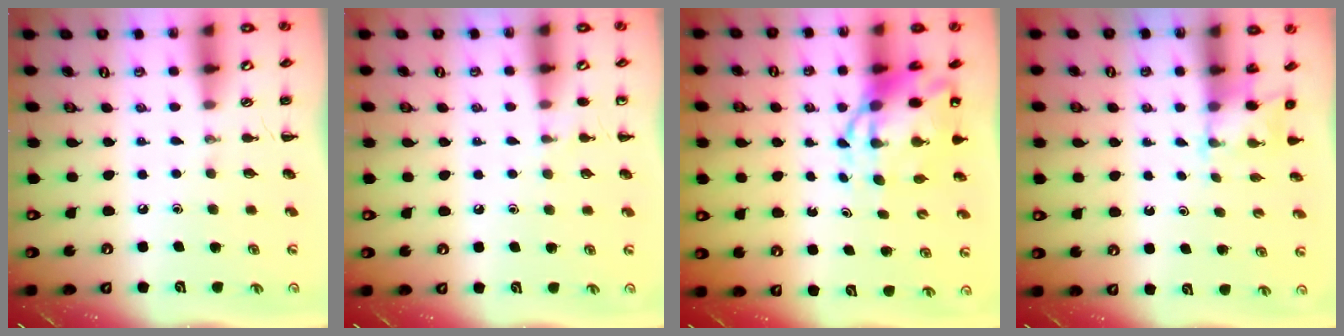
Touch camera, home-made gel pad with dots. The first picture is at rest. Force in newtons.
{"total": 5.0, "press": 4.8, "slide": 1.5}
{"total": 9.0, "press": 8.7, "slide": 2.3}
{"total": 2.3, "press": 2.2, "slide": 0.7}